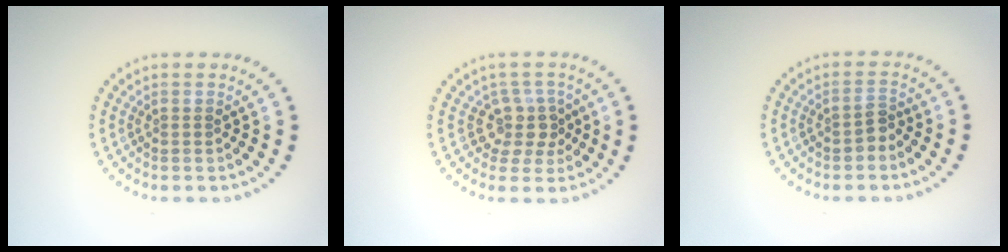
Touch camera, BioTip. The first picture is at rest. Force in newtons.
{"total": 2.8, "press": 2.2, "slide": 1.8}
{"total": 1.4, "press": 1.2, "slide": 0.7}